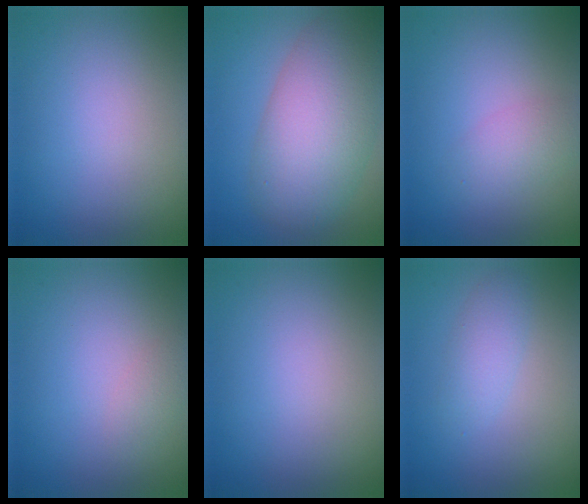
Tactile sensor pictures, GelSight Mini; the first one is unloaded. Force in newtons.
{"total": 9.5, "press": 9.5, "slide": 0.6}
{"total": 2.2, "press": 2.2, "slide": 0.1}
{"total": 1.0, "press": 1.0, "slide": 0.0}
{"total": 0.0}
{"total": 2.0, "press": 2.0, "slide": 0.1}